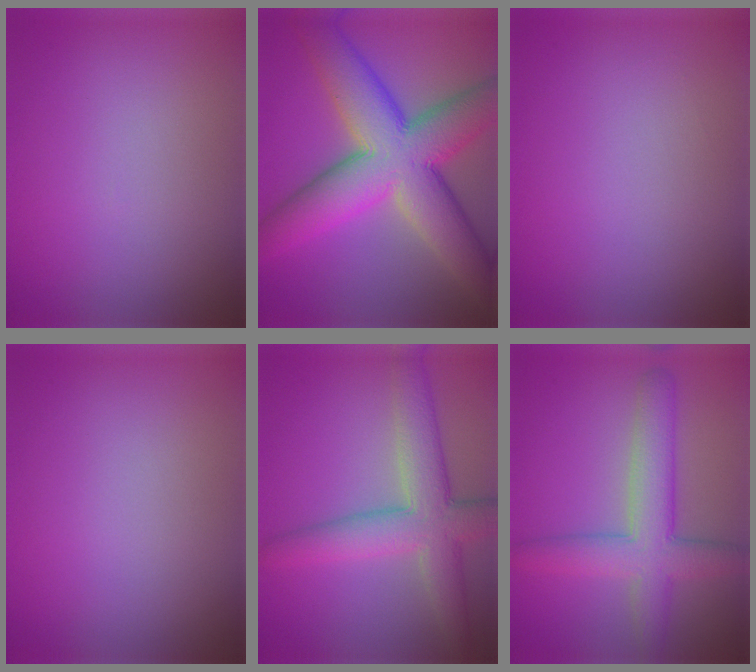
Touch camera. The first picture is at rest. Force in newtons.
{"total": 12.9, "press": 12.9, "slide": 0.5}
{"total": 0.0}
{"total": 0.0}
{"total": 6.5, "press": 6.4, "slide": 0.4}
{"total": 5.9, "press": 5.9, "slide": 0.4}